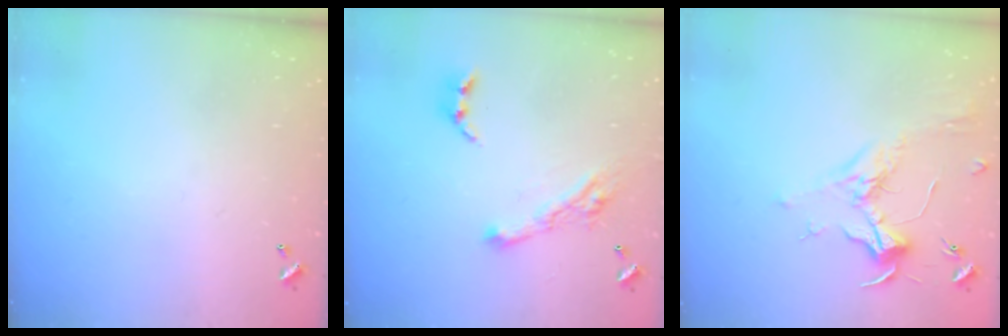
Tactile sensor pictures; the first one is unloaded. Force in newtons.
{"total": 9.2, "press": 9.1, "slide": 1.1}
{"total": 1.8, "press": 1.7, "slide": 0.7}